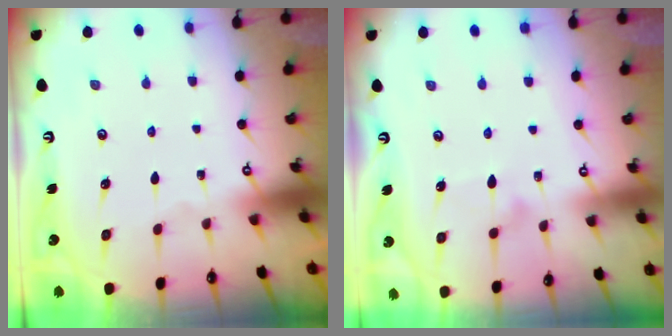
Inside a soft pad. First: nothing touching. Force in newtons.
{"total": 7.4, "press": 7.4, "slide": 0.3}